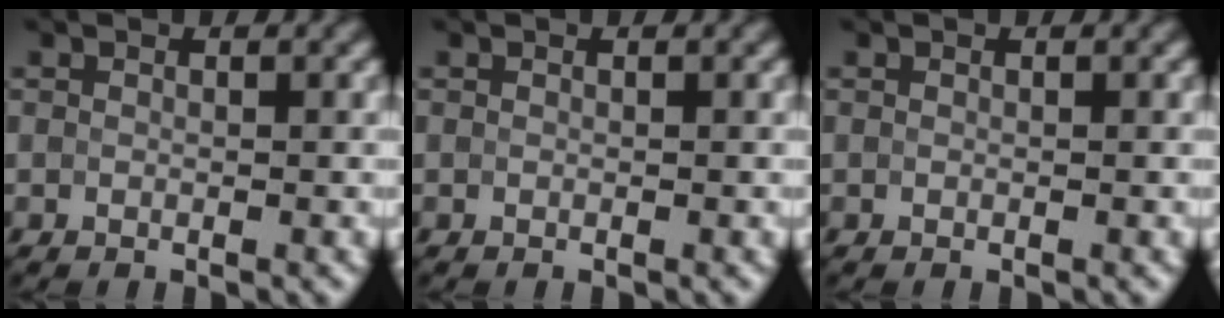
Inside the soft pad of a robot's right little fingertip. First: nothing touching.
{"total": 0.0}
{"total": 0.0}